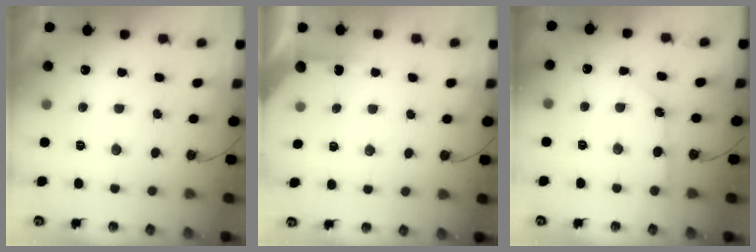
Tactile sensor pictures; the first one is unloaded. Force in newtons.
{"total": 2.3, "press": 2.2, "slide": 0.3}
{"total": 2.2, "press": 2.2, "slide": 0.3}